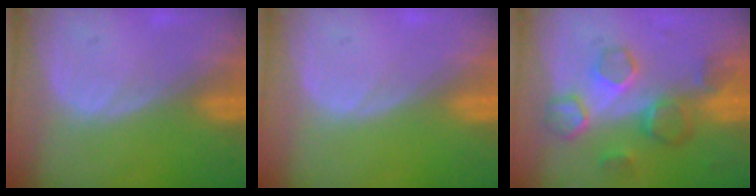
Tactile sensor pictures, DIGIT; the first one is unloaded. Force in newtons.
{"total": 0.0}
{"total": 8.4, "press": 7.7, "slide": 3.4}